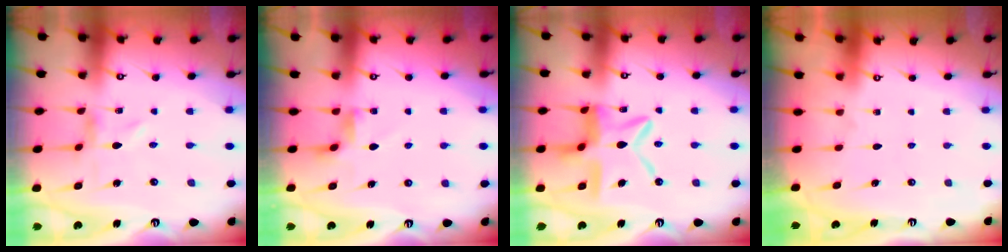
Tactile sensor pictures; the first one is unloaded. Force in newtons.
{"total": 2.6, "press": 2.6, "slide": 0.5}
{"total": 13.1, "press": 13.0, "slide": 1.1}
{"total": 1.8, "press": 1.8, "slide": 0.2}